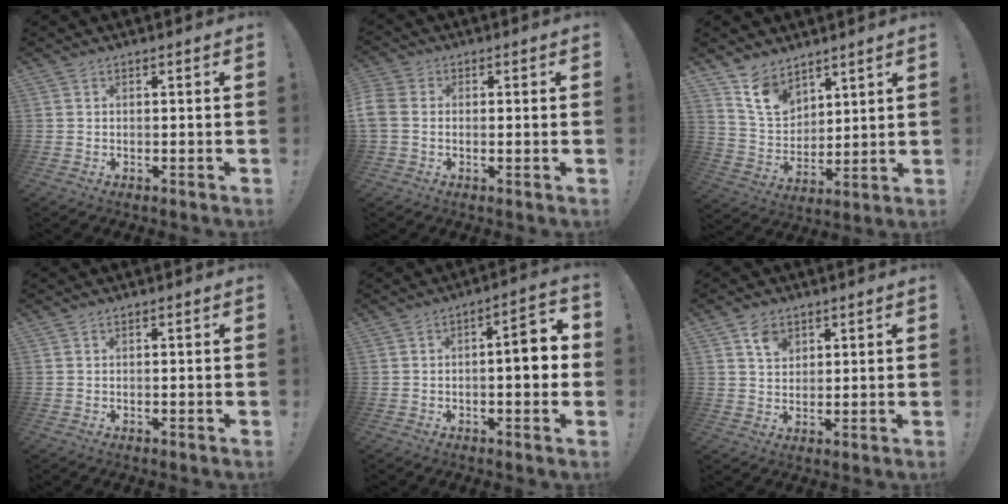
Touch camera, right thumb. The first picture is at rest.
{"total": 4.7, "force": [0.2, 3.5, 3.1], "torque": [-0.076, 0.004, 0.005]}
{"total": 10.8, "force": [8.0, 6.4, 3.4], "torque": [-0.078, -0.049, 0.162]}
{"total": 0.0}
{"total": 7.5, "force": [-0.5, 2.3, 7.1], "torque": [-0.091, 0.001, -0.015]}
{"total": 5.9, "force": [3.4, 4.2, 2.3], "torque": [-0.036, -0.008, 0.062]}